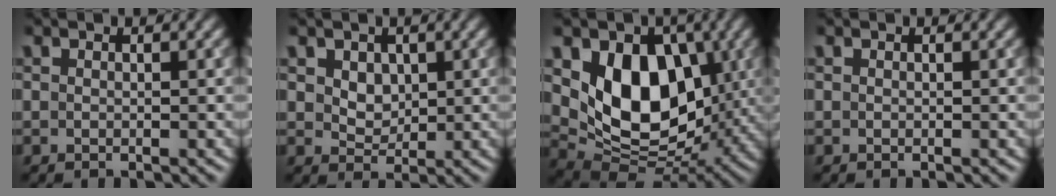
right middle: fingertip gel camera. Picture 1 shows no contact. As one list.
[{"total": 2.6, "force": [1.1, 1.9, 1.4], "torque": [-0.032, -0.003, 0.025]}, {"total": 9.8, "force": [1.9, 6.8, 6.8], "torque": [-0.114, -0.021, 0.028]}, {"total": 0.0}]